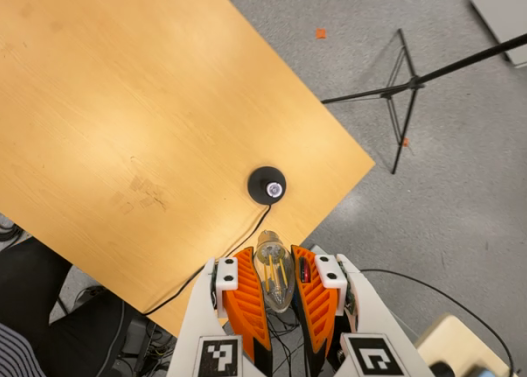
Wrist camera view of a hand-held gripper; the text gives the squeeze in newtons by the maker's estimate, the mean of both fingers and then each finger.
{"total": 21.5, "left": 26.0, "right": 17.1}